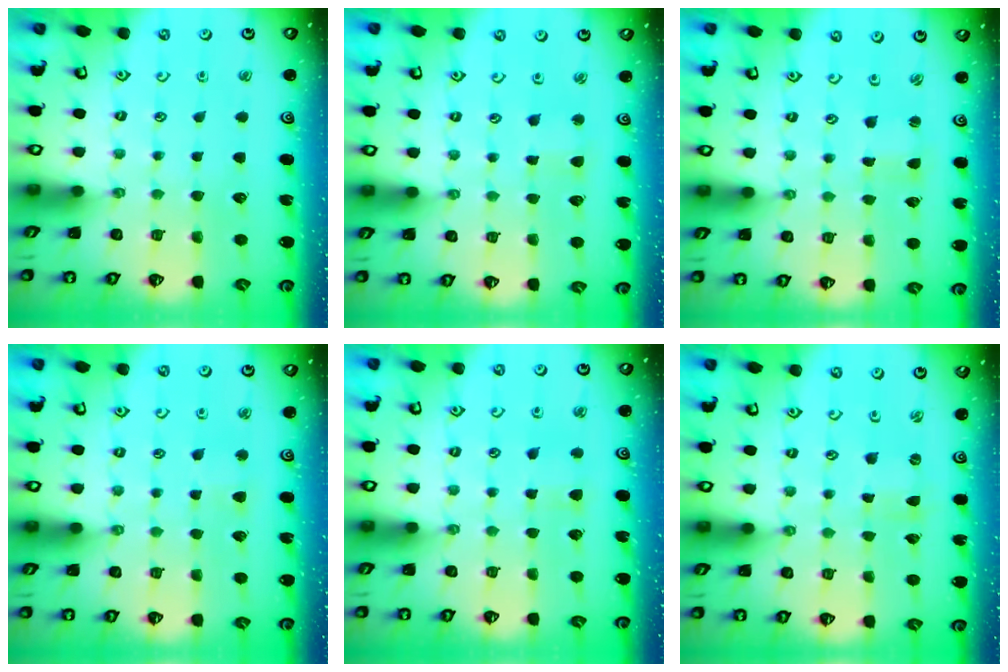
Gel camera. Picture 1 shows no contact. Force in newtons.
{"total": 2.7, "press": 2.7, "slide": 0.3}
{"total": 0.9, "press": 0.9, "slide": 0.0}
{"total": 2.5, "press": 2.5, "slide": 0.5}
{"total": 4.0, "press": 4.0, "slide": 0.6}
{"total": 0.0}